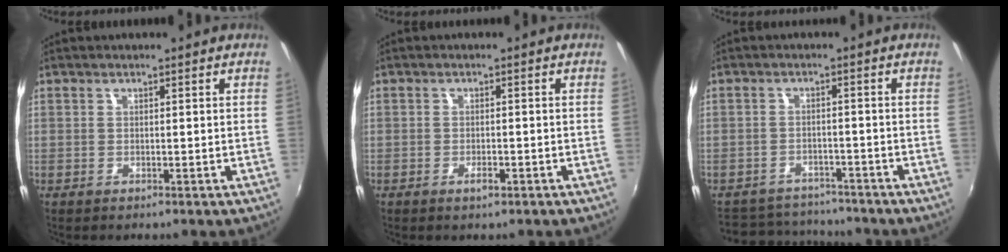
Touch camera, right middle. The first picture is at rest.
{"total": 1.7, "force": [-1.0, 0.7, 1.1], "torque": [-0.020, -0.002, -0.019]}
{"total": 10.5, "force": [-9.7, 3.5, 2.2], "torque": [-0.062, 0.013, -0.142]}